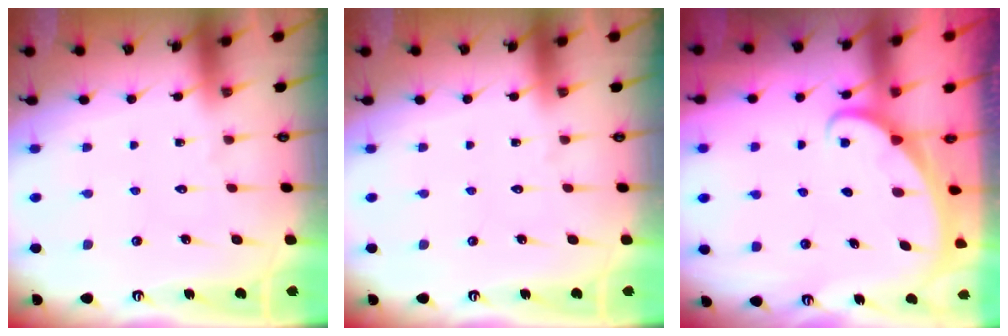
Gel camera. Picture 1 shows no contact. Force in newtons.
{"total": 0.0}
{"total": 1.8, "press": 1.8, "slide": 0.1}